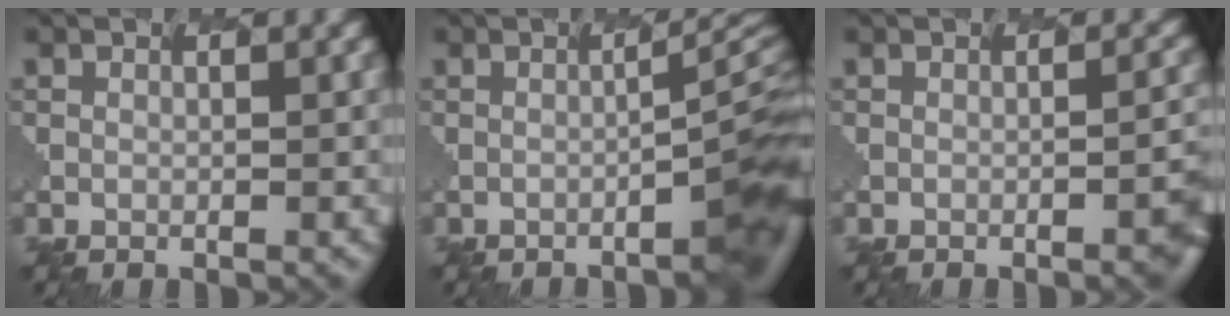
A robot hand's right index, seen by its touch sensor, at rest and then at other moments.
{"total": 6.7, "force": [-2.1, 1.5, 6.2], "torque": [-0.045, 0.019, -0.037]}
{"total": 3.7, "force": [-1.2, 1.2, 3.3], "torque": [-0.028, 0.002, -0.020]}